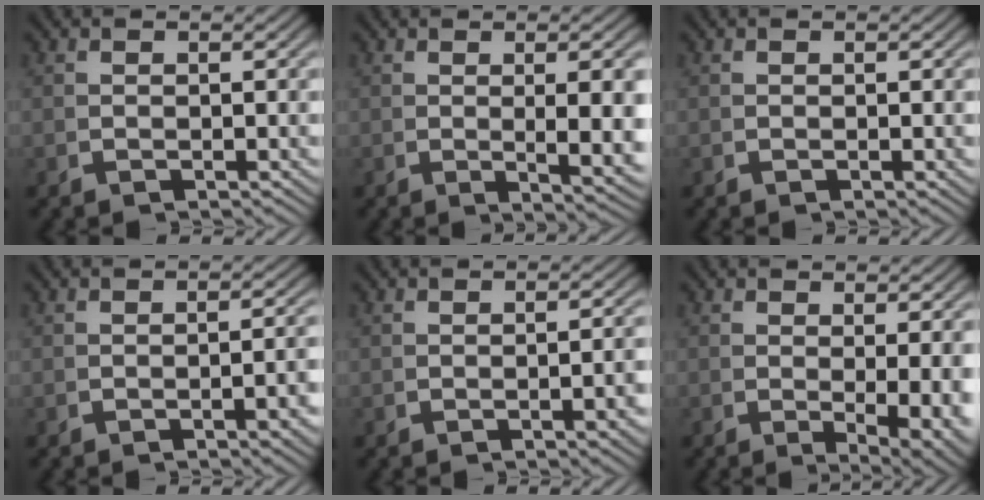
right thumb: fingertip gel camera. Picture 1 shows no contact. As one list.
[{"total": 5.2, "force": [-0.2, 1.4, 5.0], "torque": [-0.072, -0.005, 0.005]}, {"total": 0.0}, {"total": 2.3, "force": [-1.0, 0.3, 2.0], "torque": [-0.027, 0.008, -0.015]}, {"total": 2.0, "force": [-0.7, 0.3, 1.9], "torque": [-0.025, 0.008, -0.011]}, {"total": 4.4, "force": [-0.7, 1.7, 4.0], "torque": [-0.063, -0.024, 0.003]}]